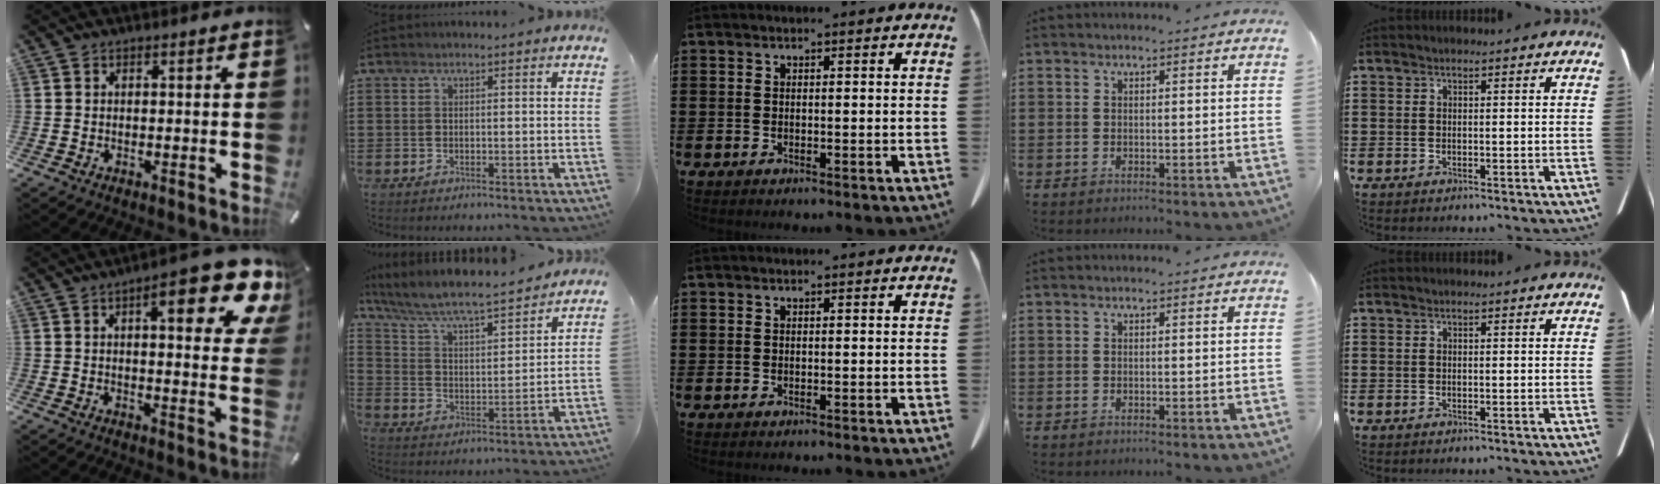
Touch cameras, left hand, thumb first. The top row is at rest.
{"thumb": {"total": 15.0, "force": [7.9, 4.2, 12.0], "torque": [-0.160, -0.043, 0.120]}, "index": {"total": 6.3, "force": [5.7, 0.5, 2.6], "torque": [-0.075, -0.038, 0.090]}}